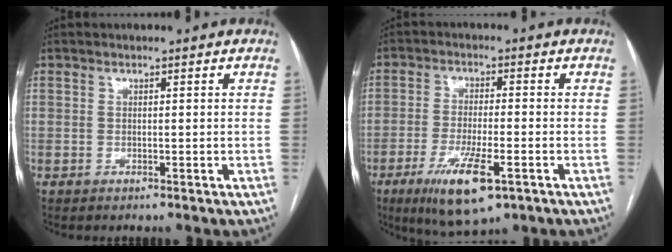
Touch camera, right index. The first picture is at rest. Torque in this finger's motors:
{"motor_torque": [1.33, -0.81, 0.44, 0.17]}